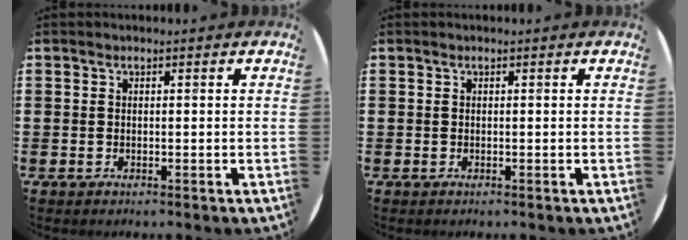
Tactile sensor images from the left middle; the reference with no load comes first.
{"total": 0.0}